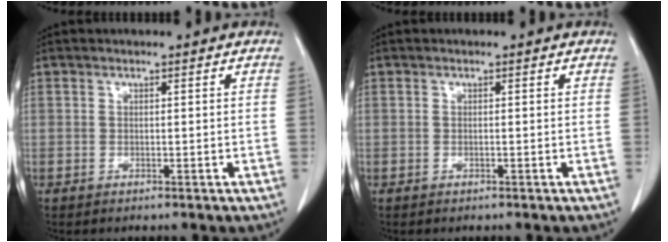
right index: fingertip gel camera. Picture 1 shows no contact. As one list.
[{"total": 0.0}]